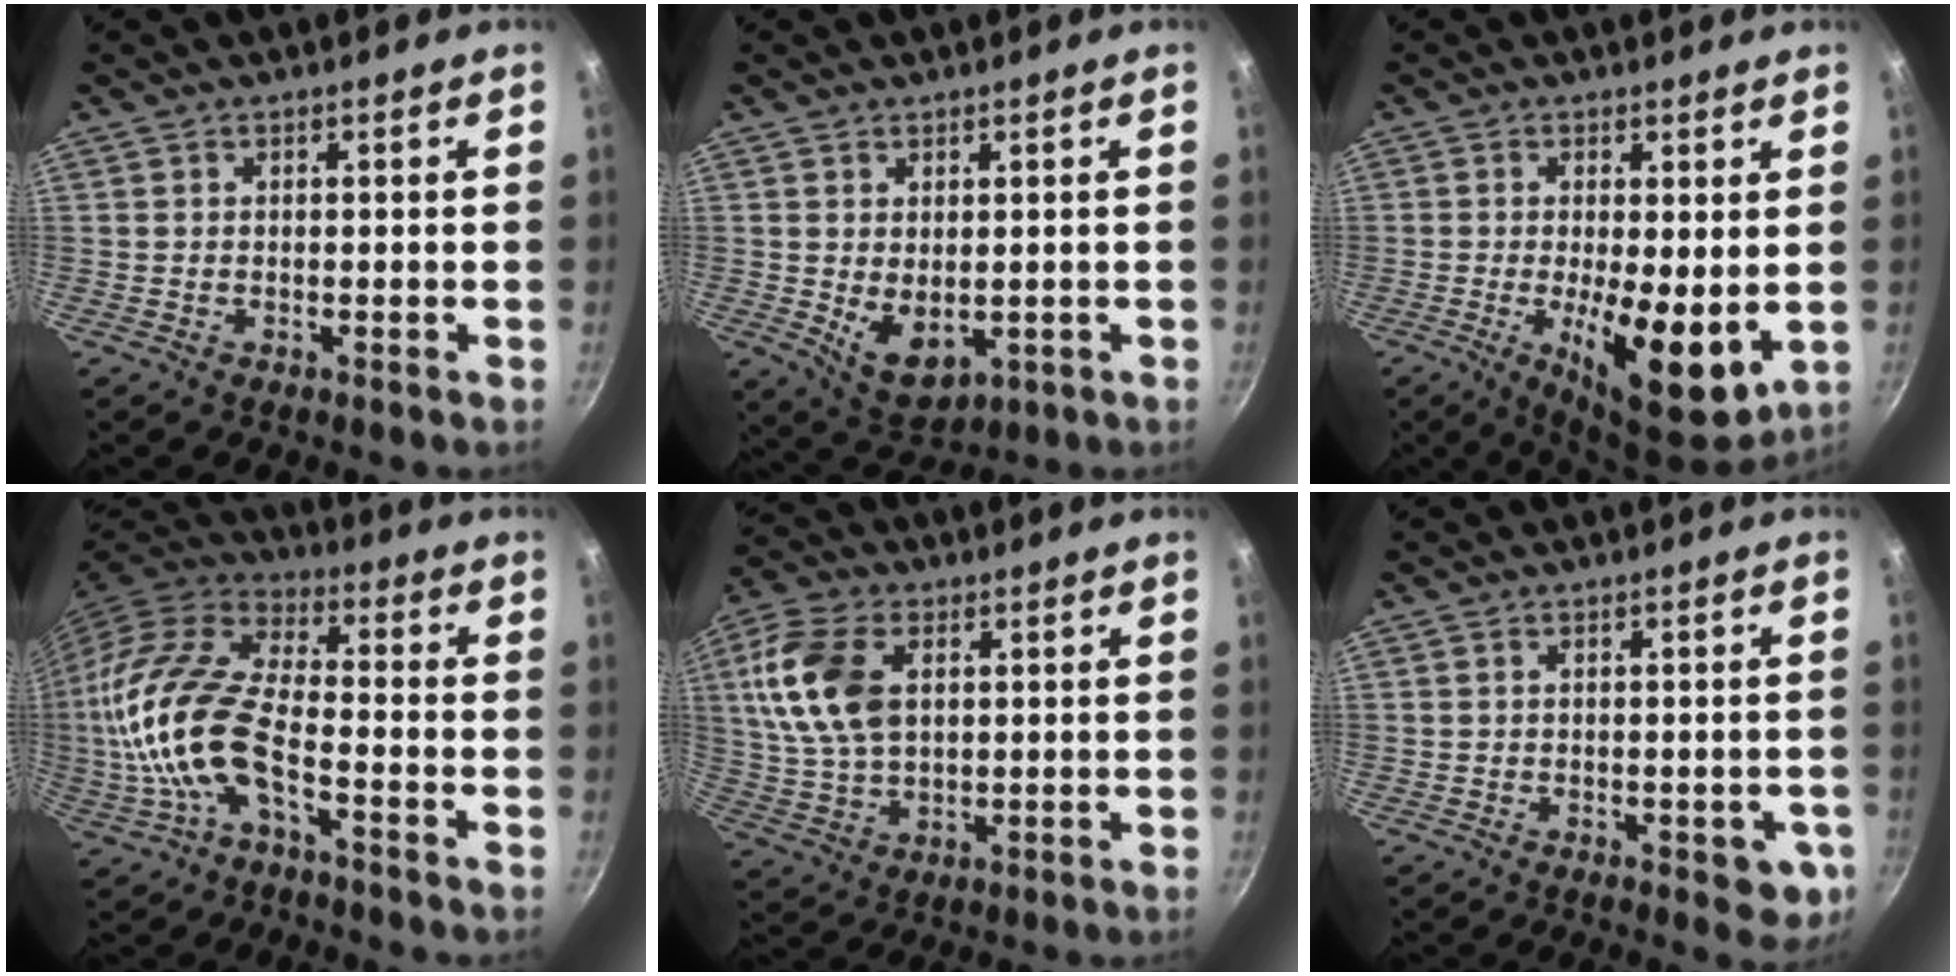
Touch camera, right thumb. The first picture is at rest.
{"total": 7.1, "force": [-0.2, 4.6, 5.5], "torque": [-0.078, -0.020, 0.017]}
{"total": 11.5, "force": [-1.3, 4.0, 10.7], "torque": [-0.156, -0.018, -0.011]}
{"total": 18.0, "force": [-4.2, 8.1, 15.6], "torque": [-0.312, 0.029, -0.092]}
{"total": 14.2, "force": [3.2, 8.9, 10.5], "torque": [-0.198, 0.001, 0.061]}
{"total": 5.8, "force": [-1.5, 2.8, 4.8], "torque": [-0.031, 0.006, -0.015]}